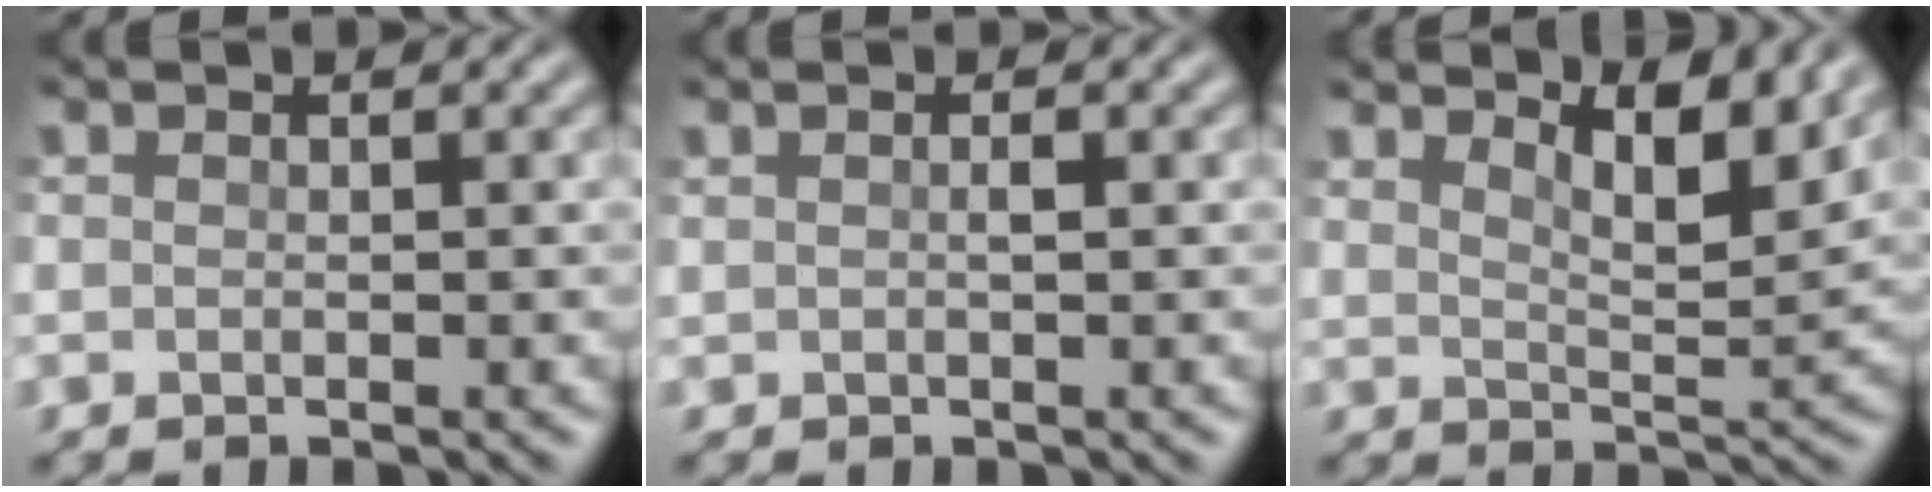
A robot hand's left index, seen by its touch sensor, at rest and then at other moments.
{"total": 0.6, "force": [0.1, 0.1, 0.6], "torque": [-0.016, 0.001, 0.000]}
{"total": 5.1, "force": [3.8, 1.3, 3.3], "torque": [-0.055, -0.005, 0.056]}